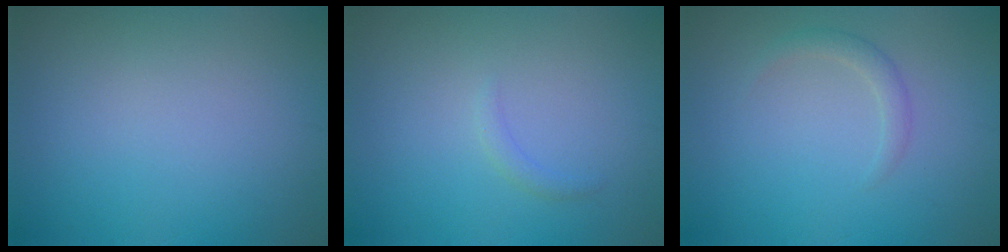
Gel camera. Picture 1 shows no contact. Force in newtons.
{"total": 0.8, "press": 0.8, "slide": 0.1}
{"total": 1.4, "press": 1.4, "slide": 0.1}